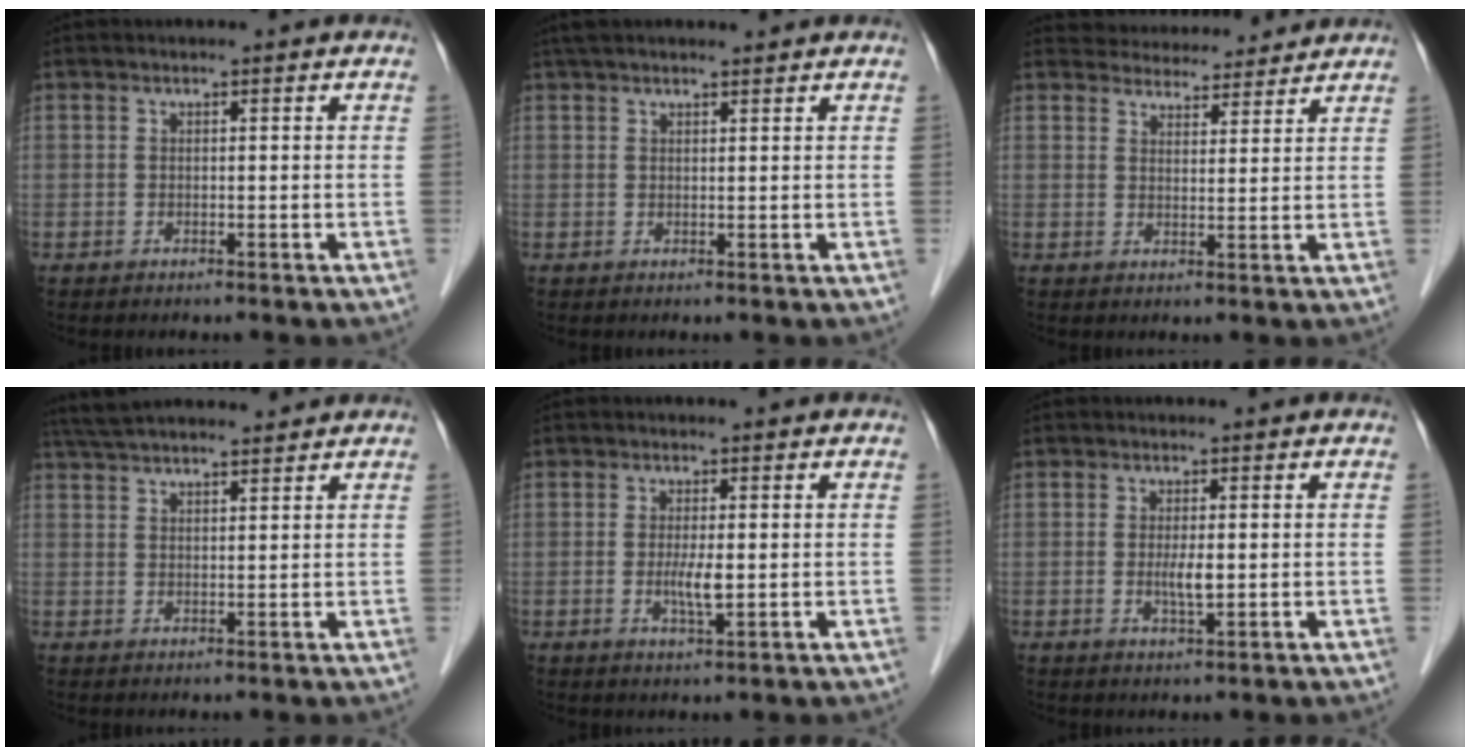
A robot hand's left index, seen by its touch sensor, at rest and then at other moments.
{"total": 7.0, "force": [6.0, 1.2, 3.4], "torque": [-0.053, 0.036, 0.094]}
{"total": 8.7, "force": [8.4, 2.0, 1.0], "torque": [-0.004, 0.015, 0.108]}
{"total": 13.3, "force": [12.0, 2.0, 5.4], "torque": [-0.093, 0.042, 0.190]}
{"total": 3.1, "force": [-0.2, 0.5, 3.1], "torque": [-0.062, -0.006, -0.001]}
{"total": 2.6, "force": [0.0, 0.5, 2.5], "torque": [-0.051, -0.004, 0.000]}